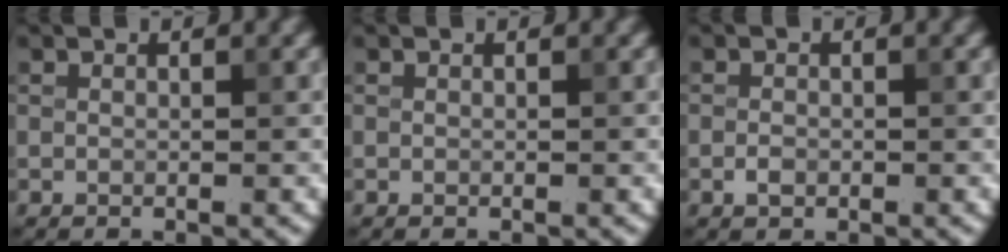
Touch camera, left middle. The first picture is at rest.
{"total": 0.0}
{"total": 1.1, "force": [-0.4, 0.7, 0.7], "torque": [-0.012, 0.000, -0.010]}